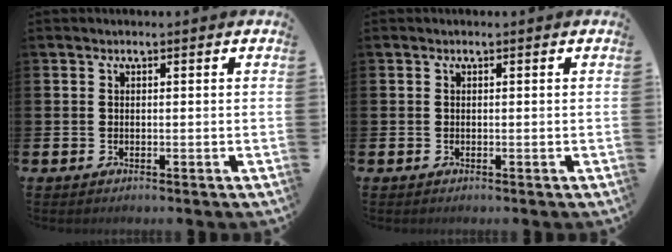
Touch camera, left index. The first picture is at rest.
{"total": 0.0}